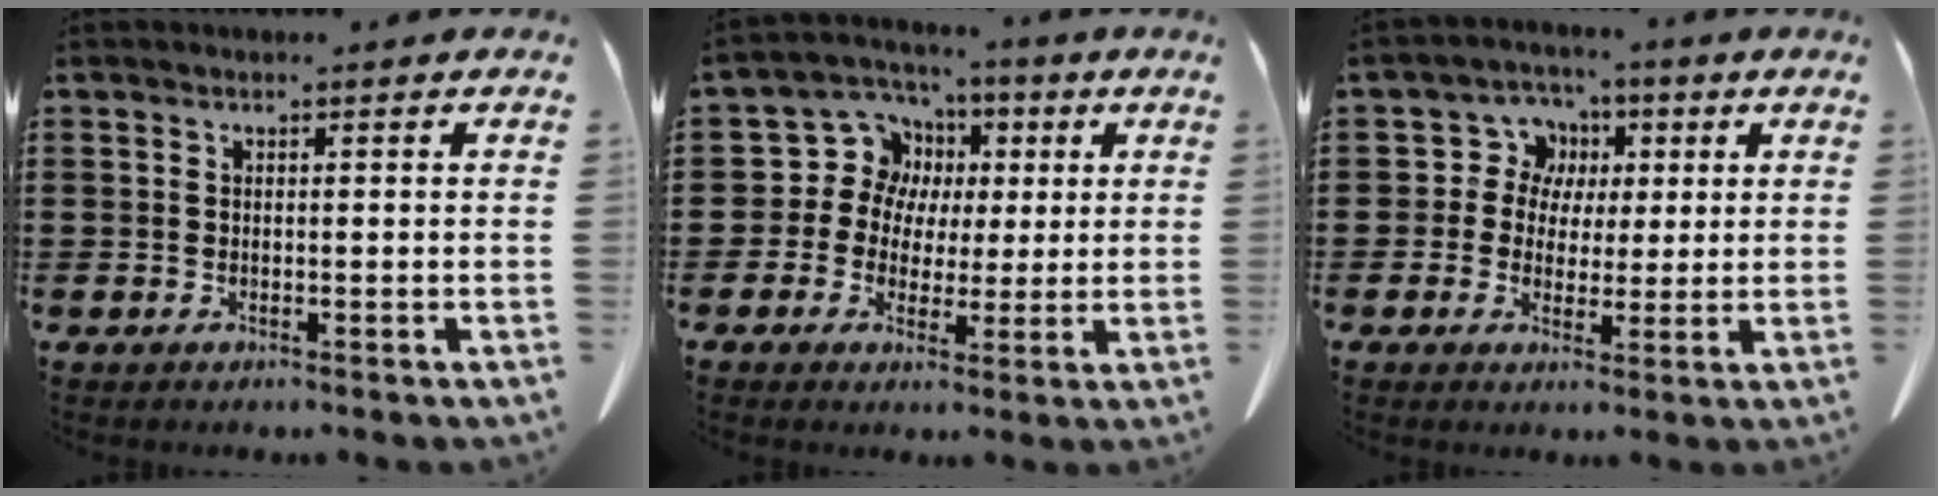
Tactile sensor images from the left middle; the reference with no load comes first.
{"total": 8.1, "force": [1.4, 7.7, 2.2], "torque": [-0.088, -0.002, 0.025]}
{"total": 6.0, "force": [1.4, 5.7, 1.4], "torque": [-0.060, 0.010, 0.023]}